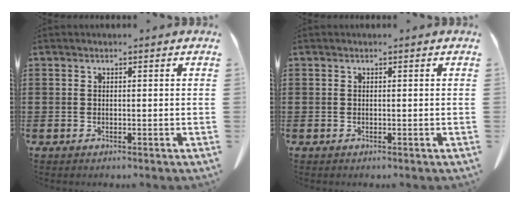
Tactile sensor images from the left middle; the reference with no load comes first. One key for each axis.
{"total": 0.0}